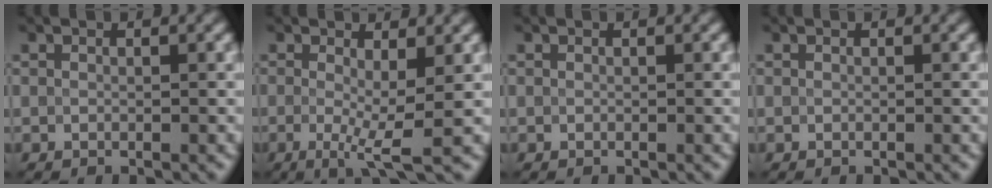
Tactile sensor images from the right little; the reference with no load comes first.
{"total": 3.8, "force": [-0.3, 0.6, 3.7], "torque": [-0.071, -0.013, -0.007]}
{"total": 0.0}
{"total": 0.0}